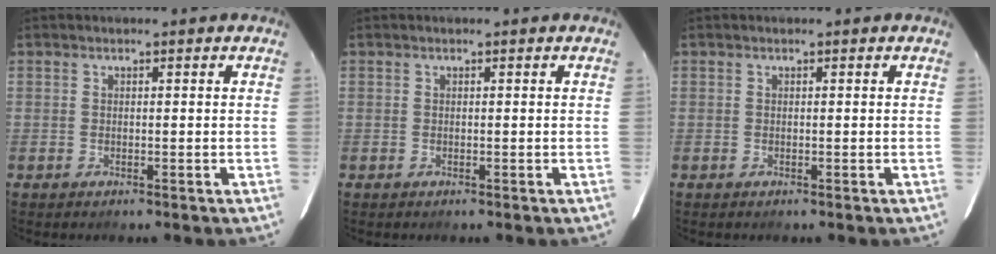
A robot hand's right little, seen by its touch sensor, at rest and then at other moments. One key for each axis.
{"total": 0.0}
{"total": 0.0}